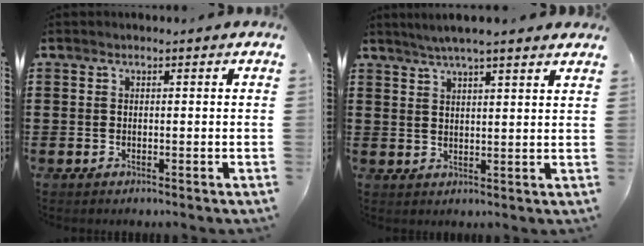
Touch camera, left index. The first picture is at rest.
{"total": 4.1, "force": [3.5, -0.3, 2.0], "torque": [-0.048, -0.008, 0.061]}